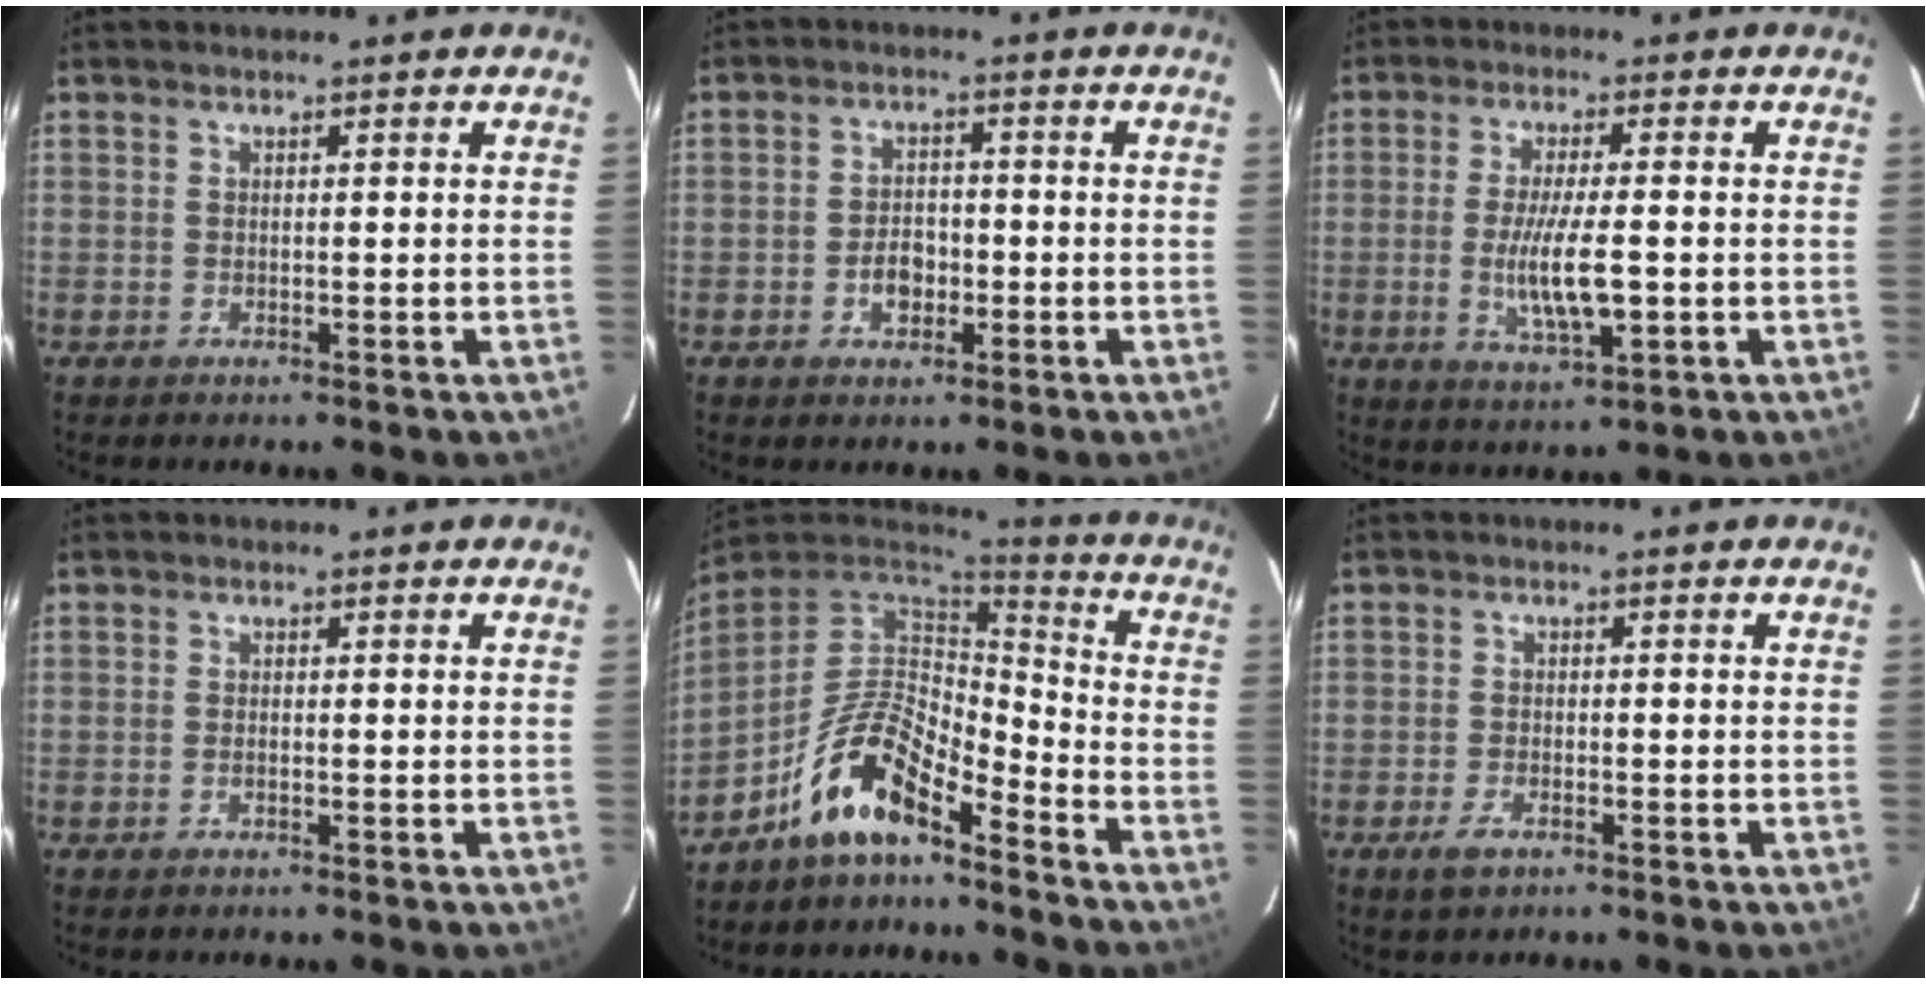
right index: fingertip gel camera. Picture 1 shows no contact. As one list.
[{"total": 4.3, "force": [-1.6, 3.0, 2.7], "torque": [-0.050, 0.010, -0.022]}, {"total": 8.9, "force": [-1.6, 1.8, 8.6], "torque": [-0.160, -0.014, -0.024]}, {"total": 0.7, "force": [-0.3, 0.2, 0.6], "torque": [-0.013, 0.003, -0.006]}, {"total": 12.2, "force": [-8.5, 4.1, 7.7], "torque": [-0.156, 0.017, -0.166]}, {"total": 3.2, "force": [-2.0, 1.4, 2.0], "torque": [-0.047, -0.004, -0.036]}]